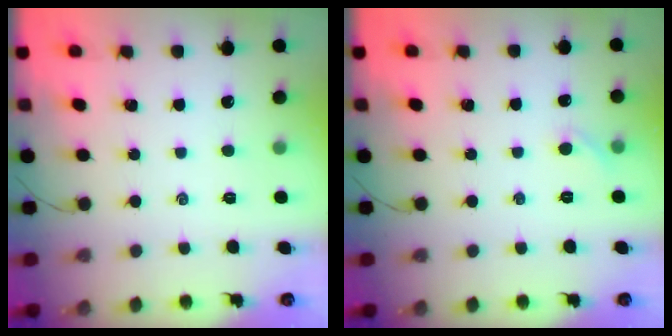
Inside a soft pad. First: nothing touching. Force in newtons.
{"total": 4.0, "press": 3.7, "slide": 1.5}